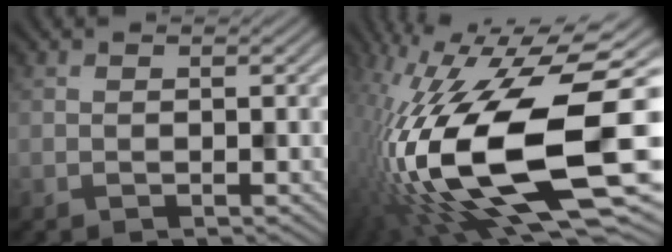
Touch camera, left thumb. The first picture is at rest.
{"total": 21.1, "force": [-4.7, 8.2, 18.9], "torque": [-0.381, -0.023, -0.073]}